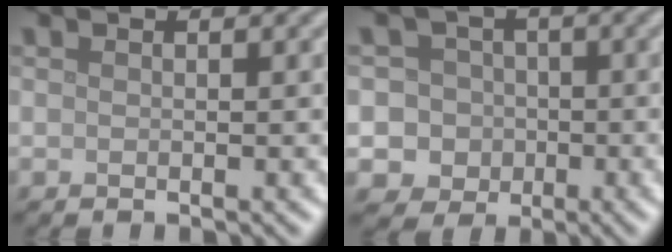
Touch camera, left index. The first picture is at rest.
{"total": 6.1, "force": [-1.0, 5.8, 1.4], "torque": [-0.003, 0.020, -0.052]}